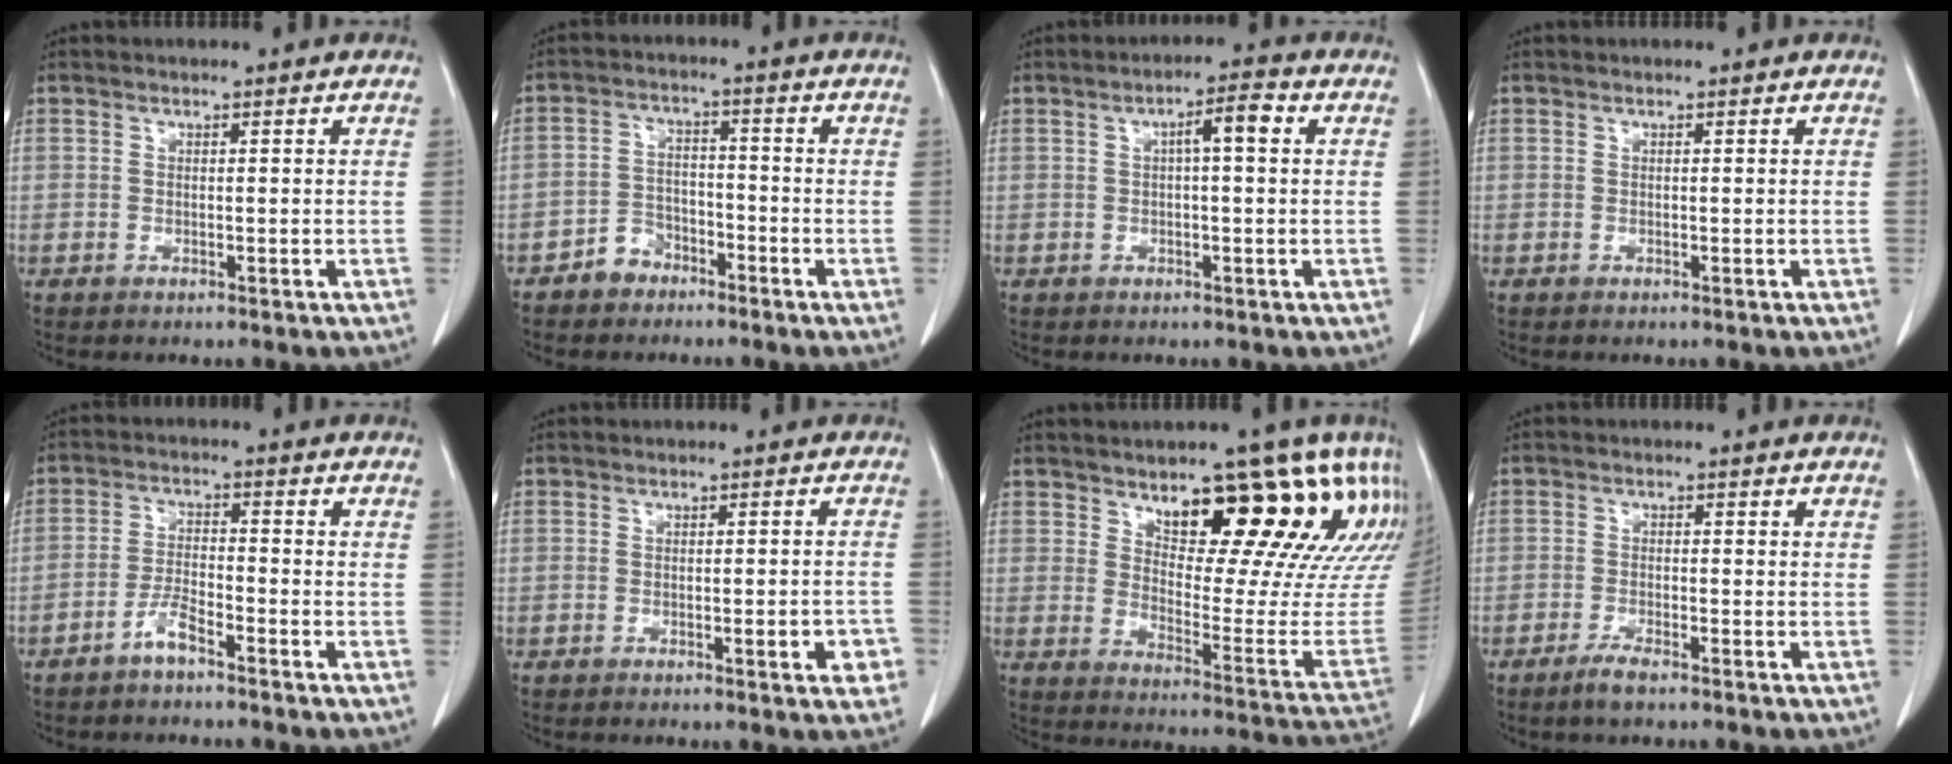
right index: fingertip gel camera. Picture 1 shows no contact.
{"total": 4.5, "force": [-3.1, 3.2, 0.7], "torque": [-0.008, 0.013, -0.057]}
{"total": 4.1, "force": [0.8, 0.6, 4.0], "torque": [-0.064, 0.012, 0.010]}
{"total": 0.0}
{"total": 3.5, "force": [-2.8, 0.5, 2.1], "torque": [-0.044, 0.003, -0.057]}
{"total": 3.6, "force": [-1.5, 0.8, 3.1], "torque": [-0.035, -0.001, -0.019]}
{"total": 22.3, "force": [14.3, 5.1, 16.3], "torque": [-0.202, -0.024, 0.190]}
{"total": 2.5, "force": [-1.8, 0.3, 1.7], "torque": [-0.034, -0.002, -0.037]}